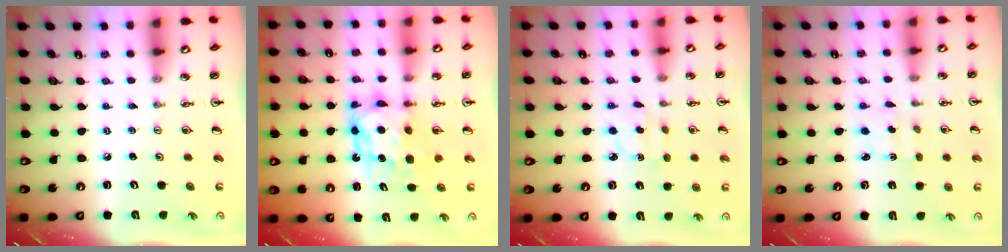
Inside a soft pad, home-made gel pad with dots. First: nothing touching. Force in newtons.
{"total": 6.7, "press": 6.7, "slide": 1.0}
{"total": 3.2, "press": 3.2, "slide": 0.4}
{"total": 2.1, "press": 2.0, "slide": 0.7}